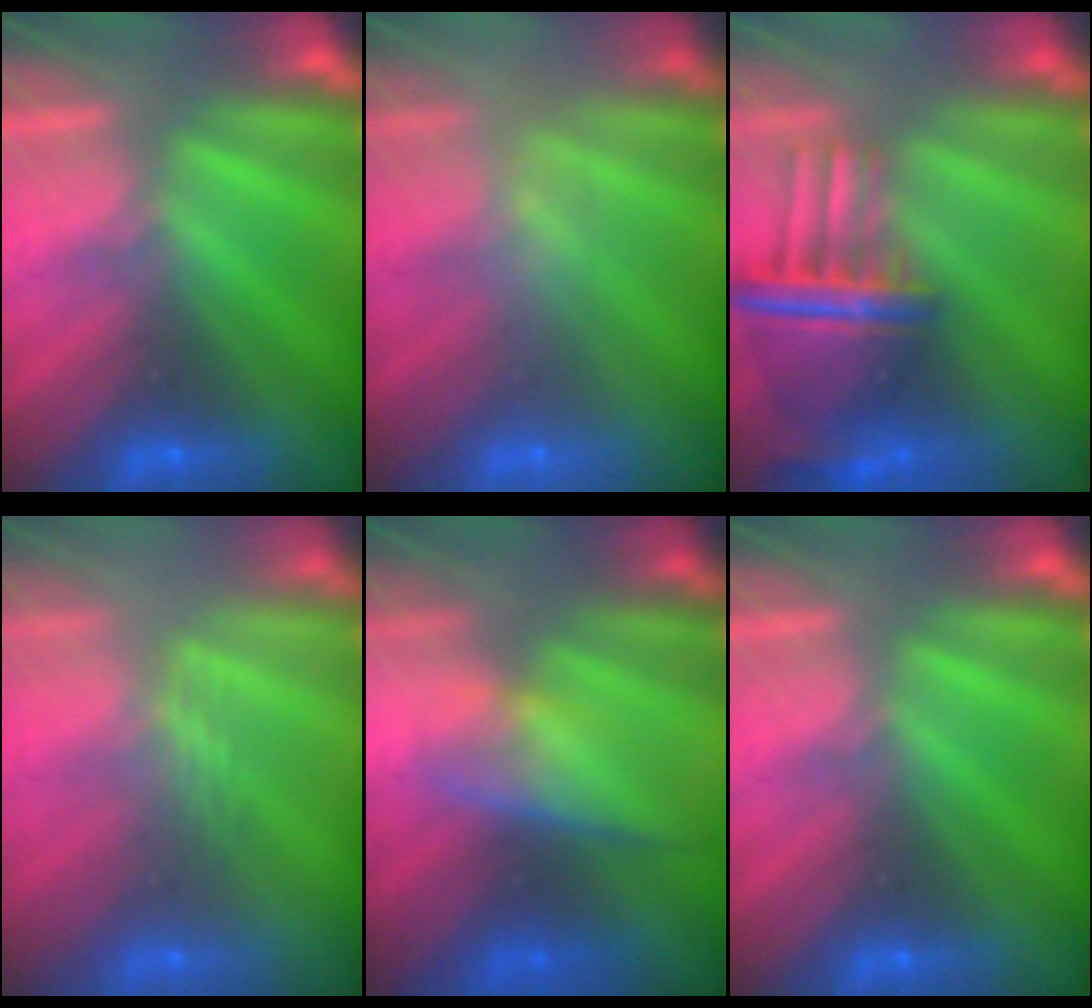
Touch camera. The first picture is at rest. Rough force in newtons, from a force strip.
{"total": 2.4}
{"total": 7.8}
{"total": 2.4}
{"total": 3.0}
{"total": 0.0}